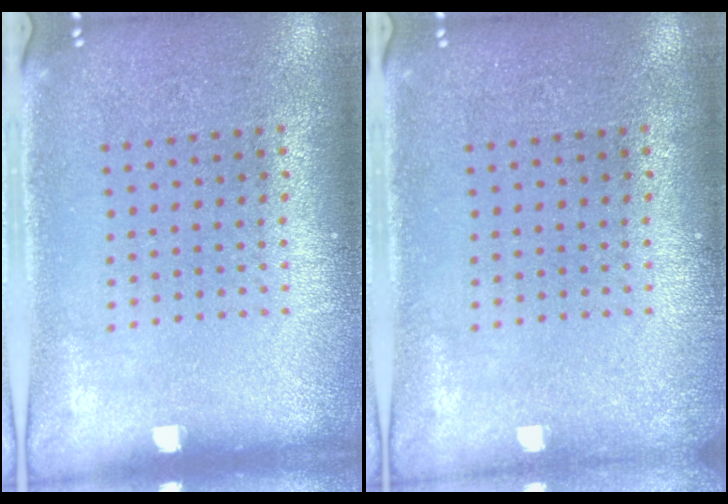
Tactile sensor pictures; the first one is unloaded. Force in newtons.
{"total": 0.7, "press": 0.7, "slide": 0.1}